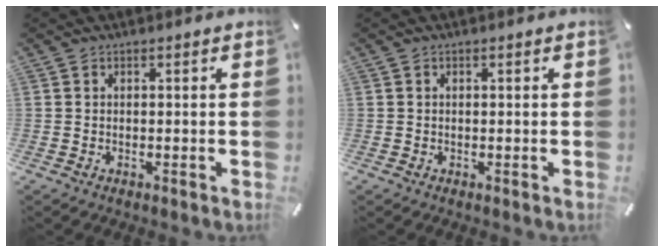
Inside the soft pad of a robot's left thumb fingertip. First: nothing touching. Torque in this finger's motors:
{"motor_torque": [0.06, 0.04, 0.05, 0.01, 0.00]}